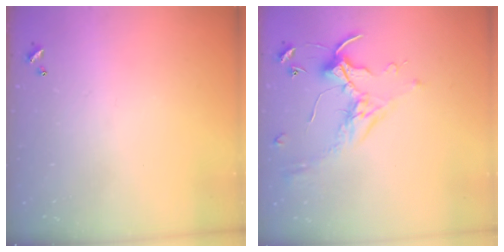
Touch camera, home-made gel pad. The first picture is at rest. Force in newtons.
{"total": 0.7, "press": 0.6, "slide": 0.4}